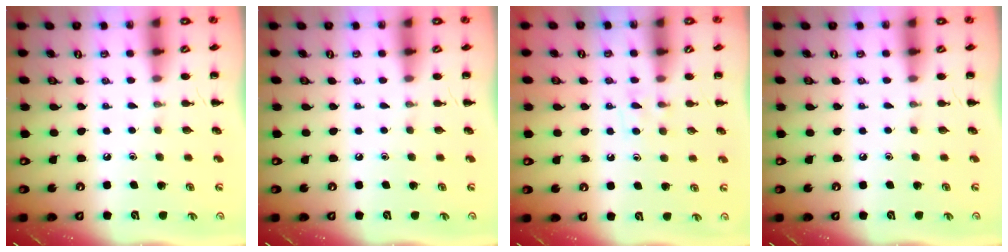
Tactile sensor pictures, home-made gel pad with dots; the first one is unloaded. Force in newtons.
{"total": 0.0}
{"total": 3.9, "press": 3.5, "slide": 1.7}
{"total": 0.0}